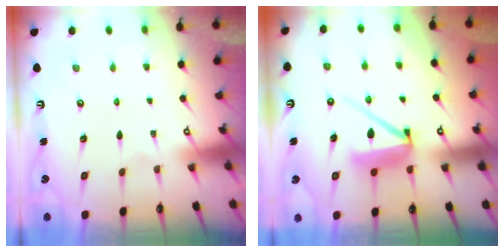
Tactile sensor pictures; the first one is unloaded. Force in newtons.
{"total": 11.2, "press": 11.2, "slide": 0.7}